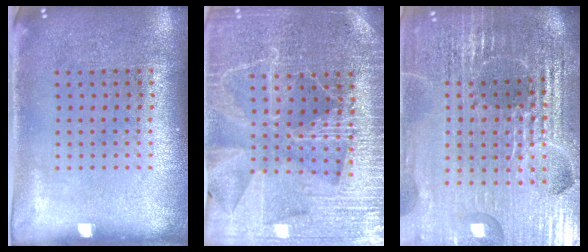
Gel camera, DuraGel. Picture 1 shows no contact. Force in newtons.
{"total": 4.1, "press": 3.9, "slide": 1.3}
{"total": 6.5, "press": 5.7, "slide": 3.1}